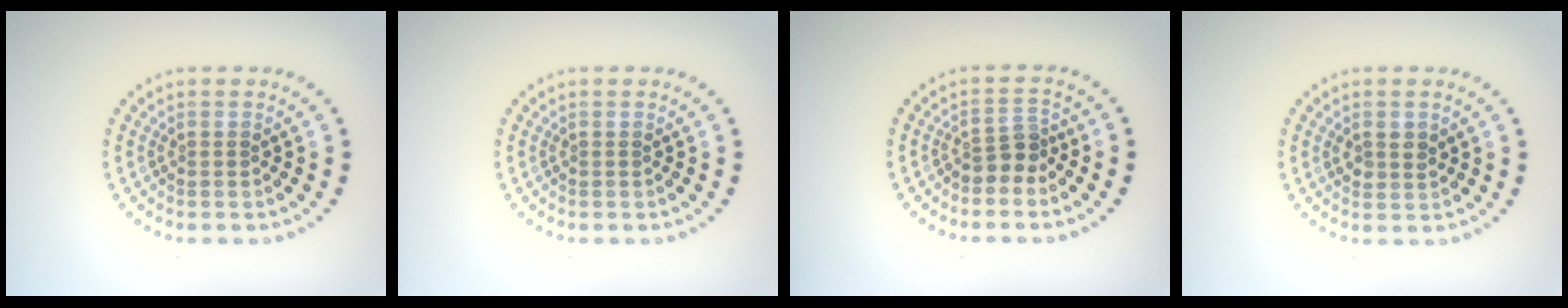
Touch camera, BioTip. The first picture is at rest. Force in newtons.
{"total": 0.0}
{"total": 2.2, "press": 1.7, "slide": 1.4}
{"total": 1.6, "press": 1.6, "slide": 0.4}